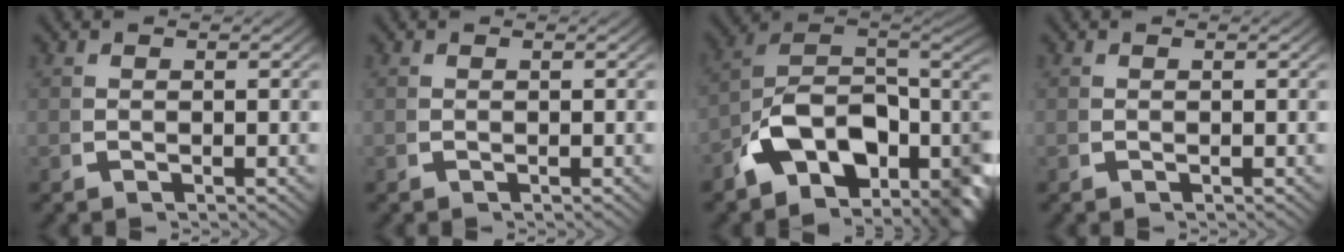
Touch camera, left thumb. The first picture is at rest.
{"total": 0.0}
{"total": 15.7, "force": [-1.5, 10.4, 11.7], "torque": [-0.229, -0.044, -0.020]}
{"total": 0.0}